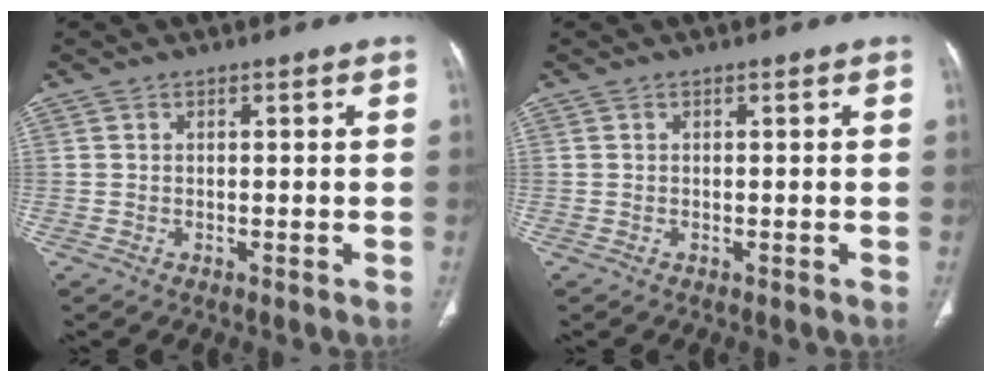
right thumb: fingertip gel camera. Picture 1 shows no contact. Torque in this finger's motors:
{"motor_torque": [0.10, 0.11, 0.00, 0.00, 0.00]}